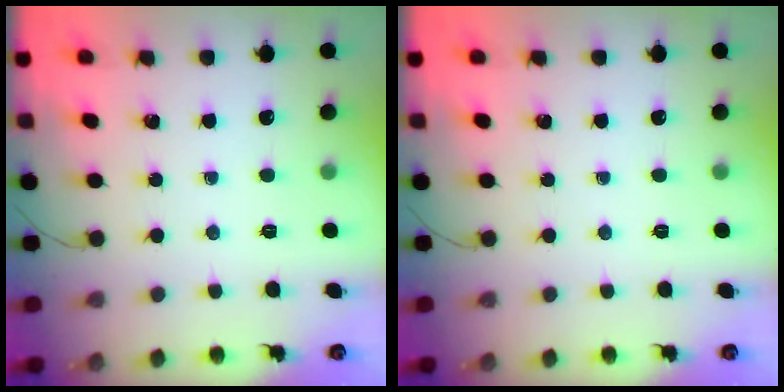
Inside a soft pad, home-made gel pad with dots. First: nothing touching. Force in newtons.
{"total": 0.0}